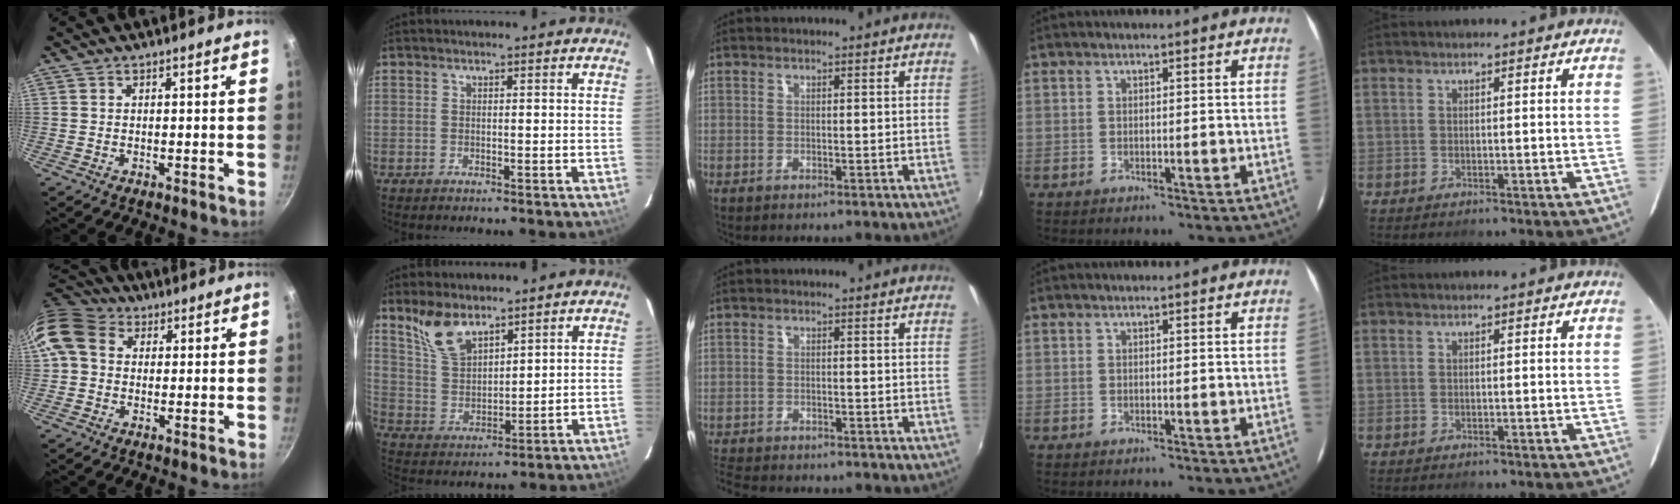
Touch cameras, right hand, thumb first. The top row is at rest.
{"thumb": {"total": 10.6, "force": [2.2, 8.6, 5.8], "torque": [-0.096, 0.018, 0.023]}, "index": {"total": 8.8, "force": [6.5, 3.8, 4.6], "torque": [-0.088, 0.007, 0.139]}, "middle": {"total": 7.0, "force": [-6.5, 1.4, 2.2], "torque": [-0.069, -0.023, -0.113]}}